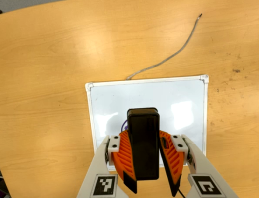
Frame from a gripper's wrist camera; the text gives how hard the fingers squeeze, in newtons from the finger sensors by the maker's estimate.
{"total": 11.0, "left": 10.3, "right": 11.7}